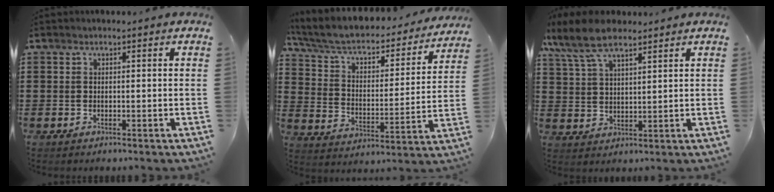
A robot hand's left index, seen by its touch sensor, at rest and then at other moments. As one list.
[{"total": 5.5, "force": [4.2, 2.2, 2.8], "torque": [-0.075, -0.034, 0.066]}, {"total": 8.2, "force": [6.0, 3.0, 4.7], "torque": [-0.117, -0.006, 0.111]}]